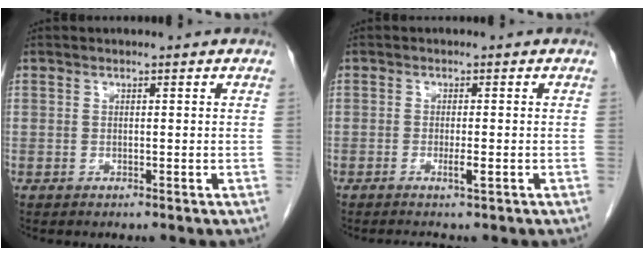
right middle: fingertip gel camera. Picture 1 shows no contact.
{"total": 1.7, "force": [-0.9, -0.1, 1.4], "torque": [-0.032, -0.005, -0.016]}